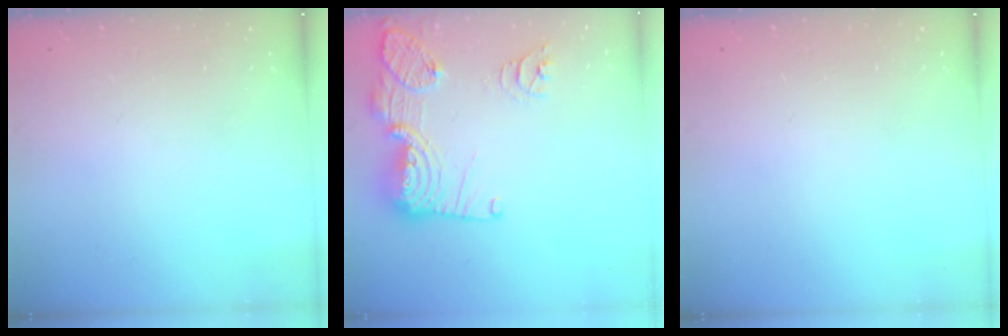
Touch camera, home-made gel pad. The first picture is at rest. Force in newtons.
{"total": 18.4, "press": 18.3, "slide": 1.7}
{"total": 0.0}